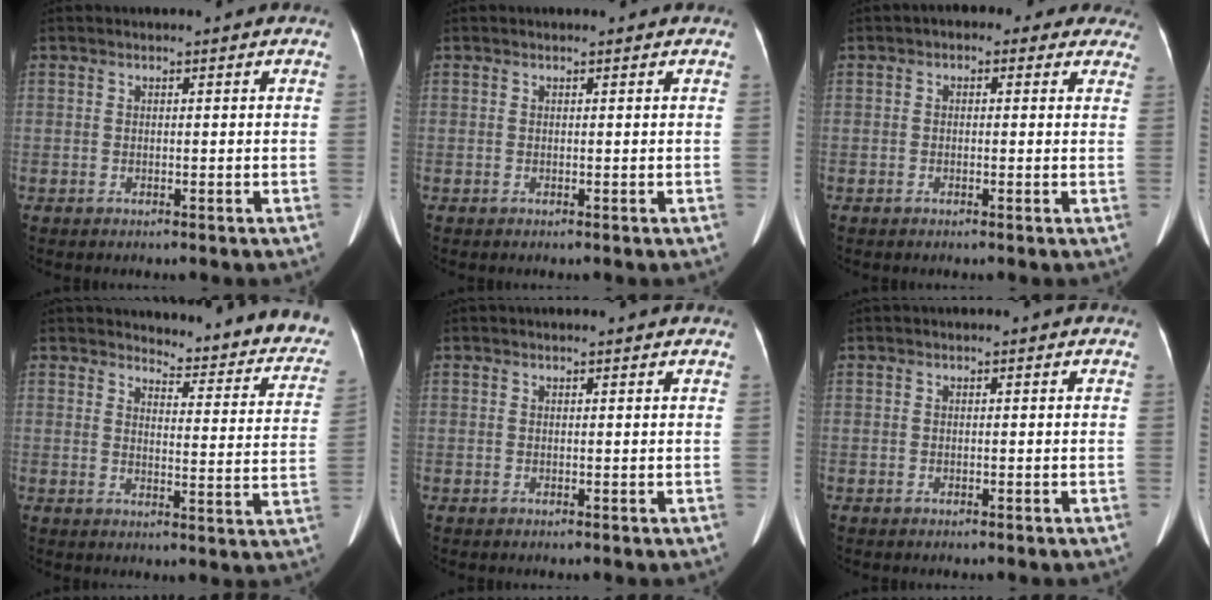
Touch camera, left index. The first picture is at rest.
{"total": 0.6, "force": [0.6, 0.1, 0.2], "torque": [-0.007, 0.009, 0.007]}
{"total": 6.0, "force": [4.1, 3.3, 2.9], "torque": [-0.018, 0.024, 0.034]}
{"total": 15.9, "force": [15.2, 3.2, 3.5], "torque": [-0.007, -0.082, 0.144]}
{"total": 1.5, "force": [1.4, 0.1, 0.5], "torque": [-0.014, 0.009, 0.015]}
{"total": 0.0}